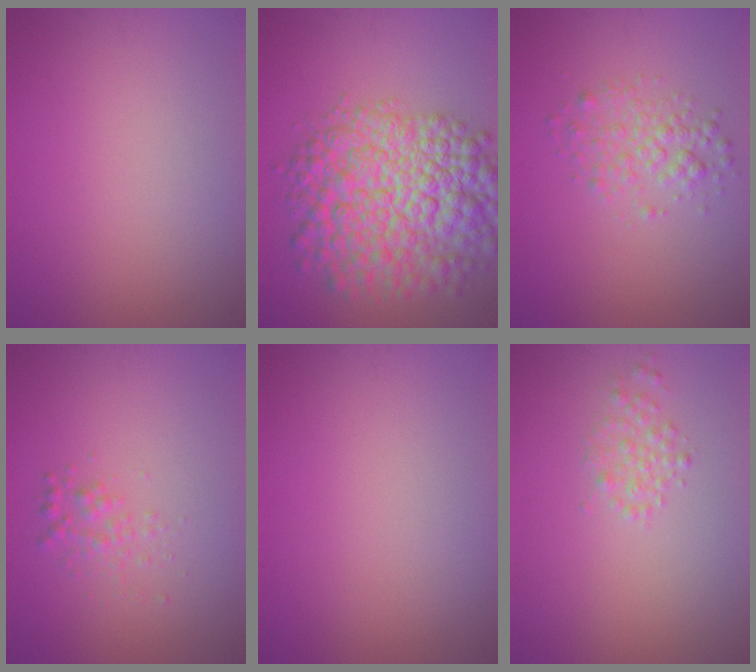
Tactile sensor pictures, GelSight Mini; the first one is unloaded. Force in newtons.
{"total": 11.1, "press": 11.1, "slide": 0.3}
{"total": 2.5, "press": 2.5, "slide": 0.1}
{"total": 1.5, "press": 1.5, "slide": 0.1}
{"total": 0.0}
{"total": 1.5, "press": 1.5, "slide": 0.1}